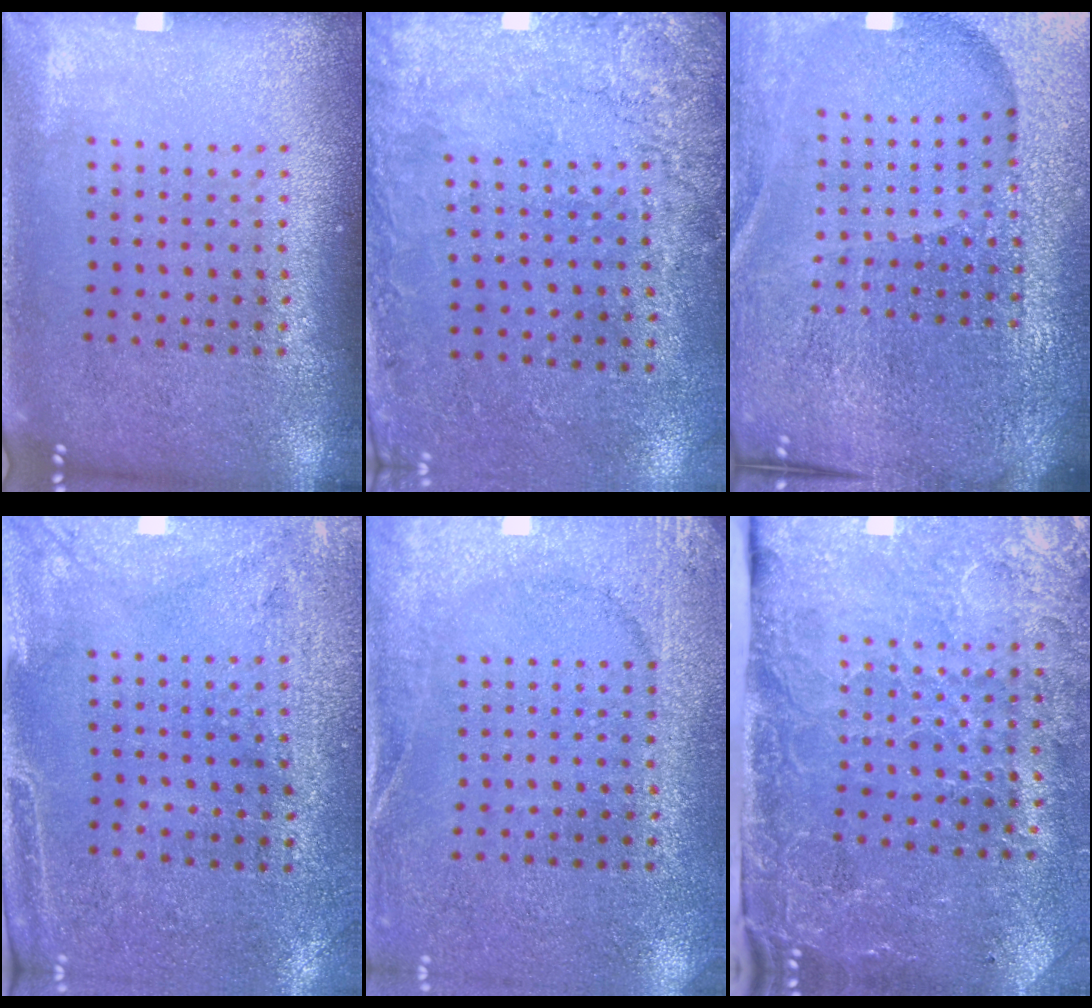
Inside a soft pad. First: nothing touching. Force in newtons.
{"total": 2.7, "press": 2.0, "slide": 1.8}
{"total": 5.6, "press": 5.0, "slide": 2.4}
{"total": 2.9, "press": 2.5, "slide": 1.6}
{"total": 2.6, "press": 2.4, "slide": 1.0}
{"total": 4.6, "press": 3.6, "slide": 2.9}